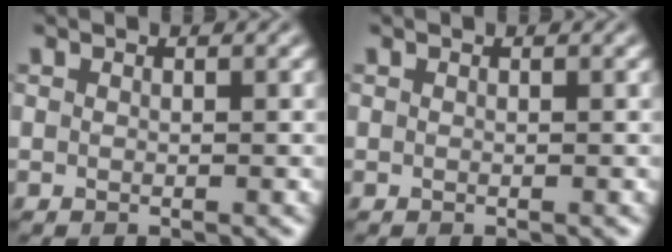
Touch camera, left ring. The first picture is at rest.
{"total": 0.0}